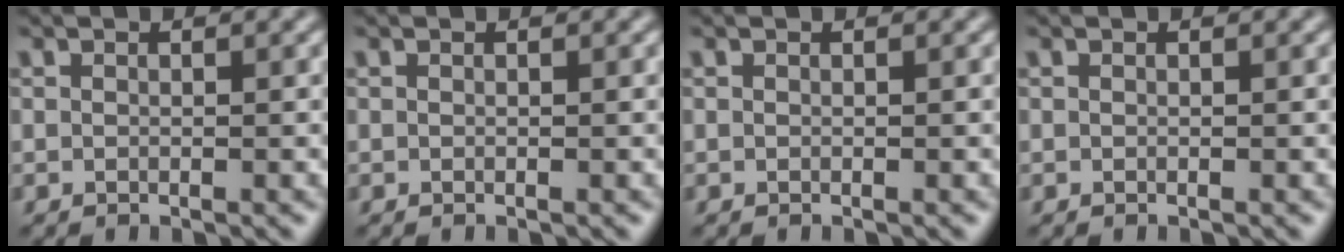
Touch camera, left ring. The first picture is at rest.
{"total": 0.0}
{"total": 0.0}
{"total": 0.0}